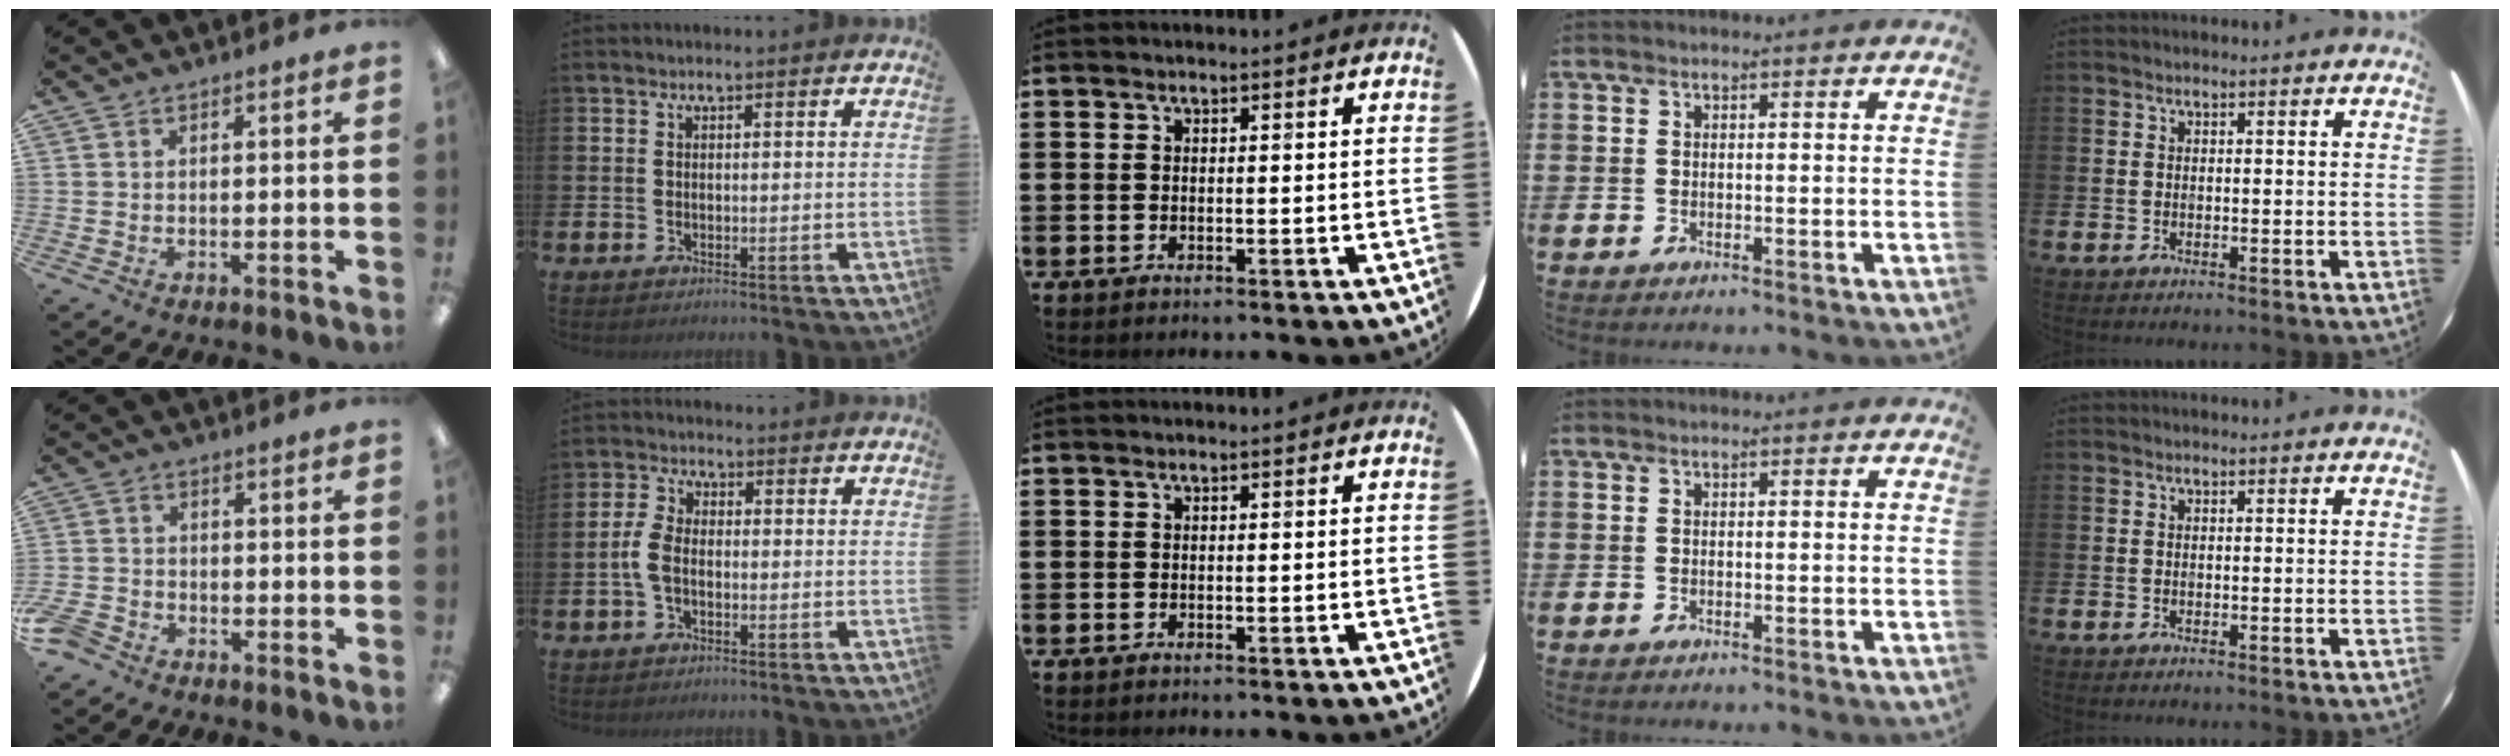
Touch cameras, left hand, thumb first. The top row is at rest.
{"thumb": {"total": 4.2, "force": [-3.3, 2.0, 1.5], "torque": [-0.047, 0.010, -0.068]}, "index": {"total": 3.8, "force": [-0.9, 2.2, 3.1], "torque": [-0.063, 0.006, -0.017]}}